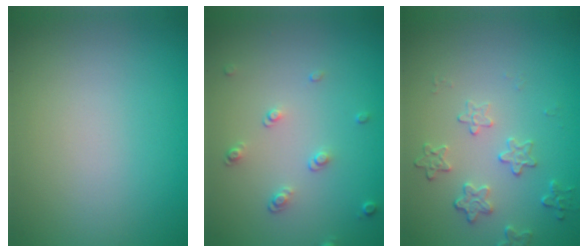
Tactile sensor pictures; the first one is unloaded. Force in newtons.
{"total": 1.5, "press": 1.0, "slide": 1.1}
{"total": 2.2, "press": 1.6, "slide": 1.6}